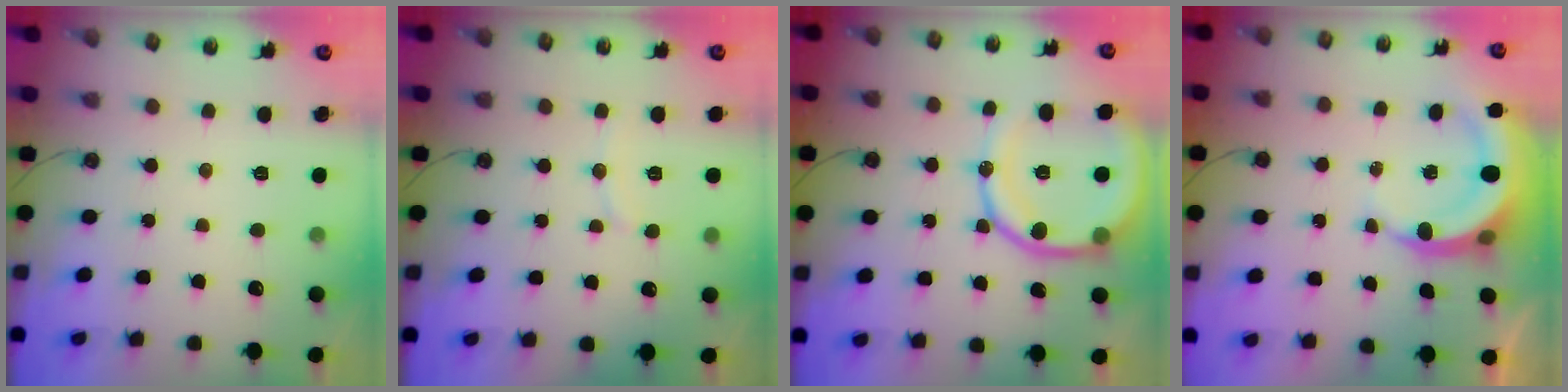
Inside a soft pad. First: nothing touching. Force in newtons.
{"total": 5.9, "press": 5.9, "slide": 0.7}
{"total": 15.5, "press": 15.4, "slide": 2.1}
{"total": 6.6, "press": 6.6, "slide": 0.9}